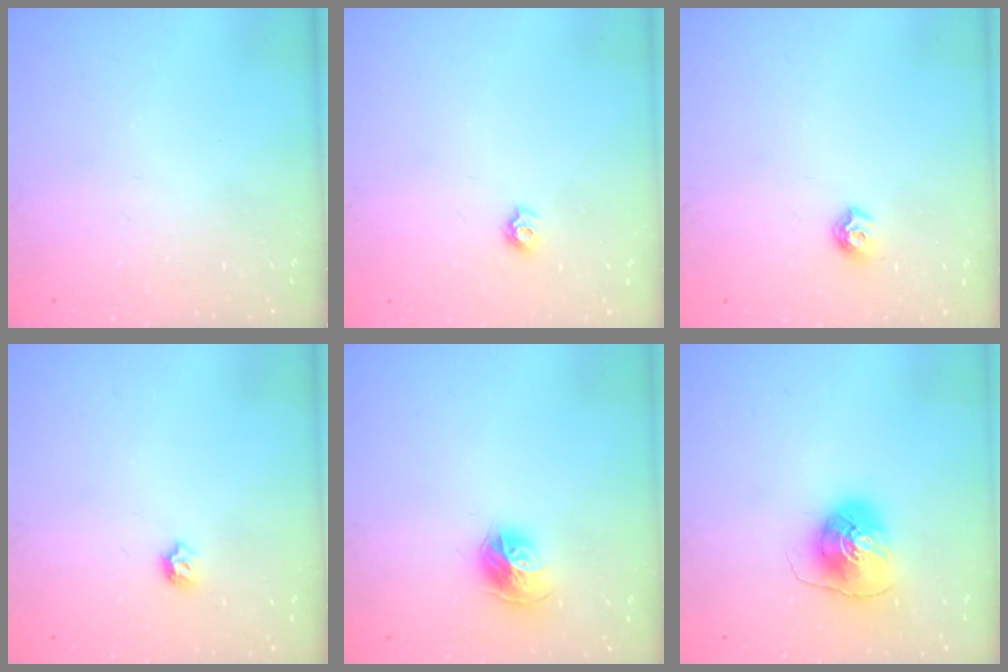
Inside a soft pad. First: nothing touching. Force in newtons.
{"total": 5.7, "press": 5.7, "slide": 0.6}
{"total": 6.9, "press": 6.8, "slide": 0.7}
{"total": 4.8, "press": 4.7, "slide": 1.0}
{"total": 10.6, "press": 10.5, "slide": 1.2}
{"total": 8.5, "press": 8.4, "slide": 0.7}